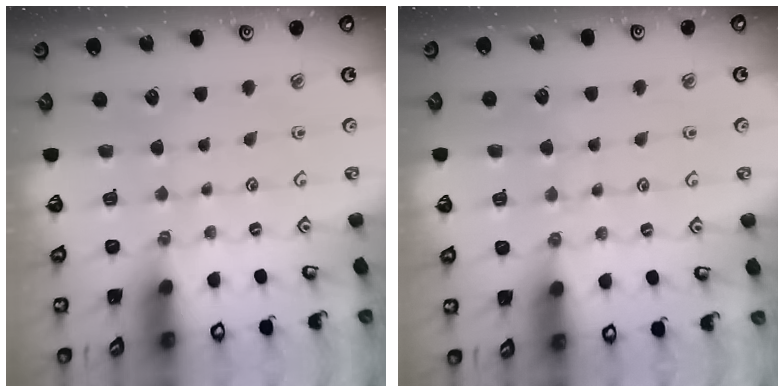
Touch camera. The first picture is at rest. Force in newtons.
{"total": 2.6, "press": 2.6, "slide": 0.3}